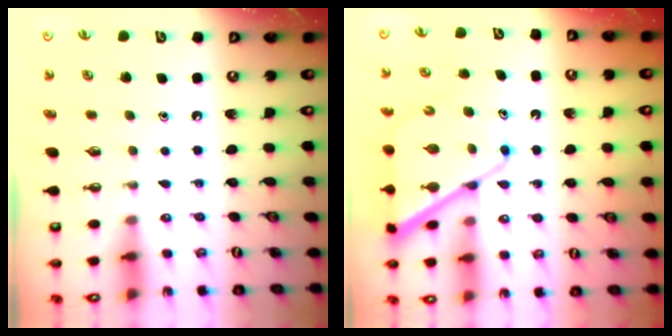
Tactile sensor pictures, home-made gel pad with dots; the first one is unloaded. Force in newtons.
{"total": 12.8, "press": 12.8, "slide": 1.0}